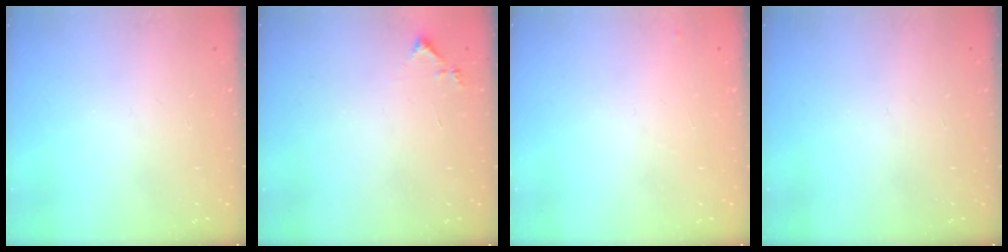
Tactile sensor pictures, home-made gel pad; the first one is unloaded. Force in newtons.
{"total": 4.9, "press": 4.8, "slide": 0.5}
{"total": 4.5, "press": 4.4, "slide": 0.6}
{"total": 0.0}